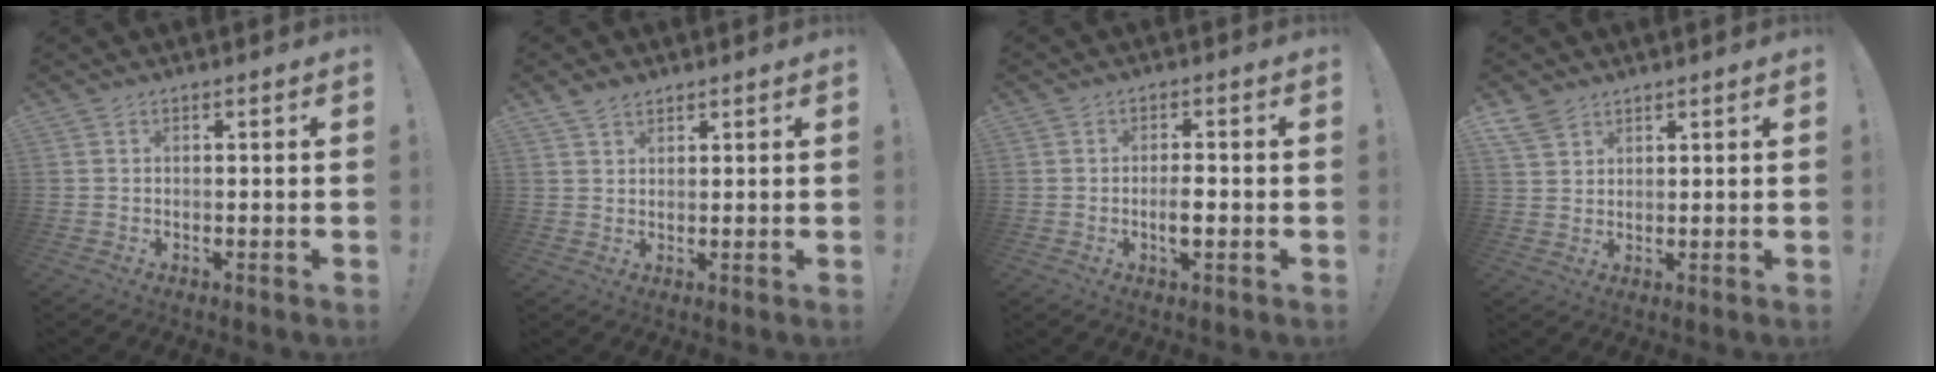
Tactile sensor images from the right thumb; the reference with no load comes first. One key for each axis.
{"total": 3.1, "fx": 2.4, "fy": 1.7, "fz": 1.1, "tx": -0.016, "ty": -0.012, "tz": 0.044}
{"total": 3.3, "fx": -1.0, "fy": 1.8, "fz": 2.7, "tx": -0.029, "ty": 0.001, "tz": -0.018}
{"total": 5.1, "fx": 3.9, "fy": 2.8, "fz": 1.7, "tx": -0.035, "ty": -0.017, "tz": 0.077}